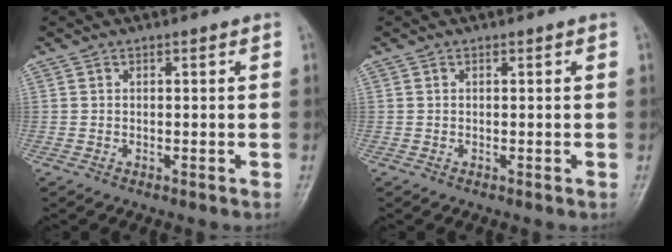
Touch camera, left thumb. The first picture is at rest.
{"total": 0.0}